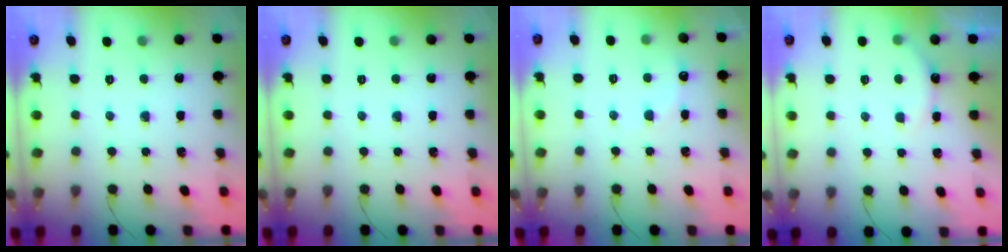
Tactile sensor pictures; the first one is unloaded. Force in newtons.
{"total": 0.0}
{"total": 3.9, "press": 3.8, "slide": 1.0}
{"total": 5.7, "press": 5.6, "slide": 1.1}